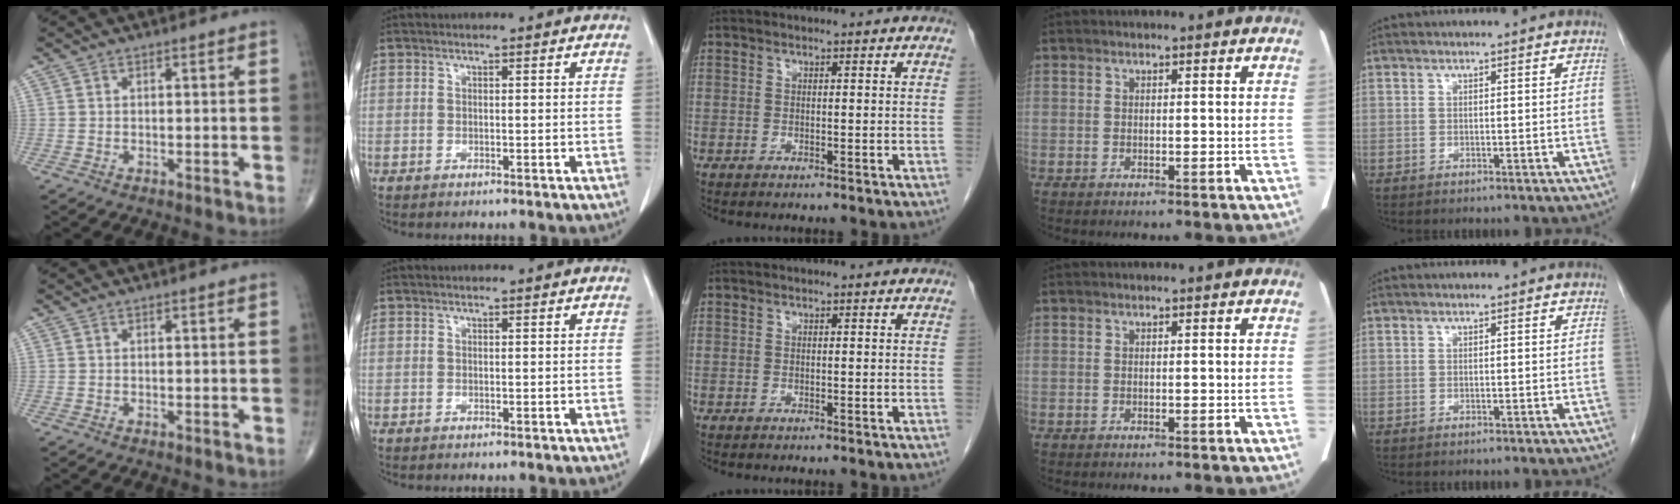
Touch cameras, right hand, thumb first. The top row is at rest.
{}